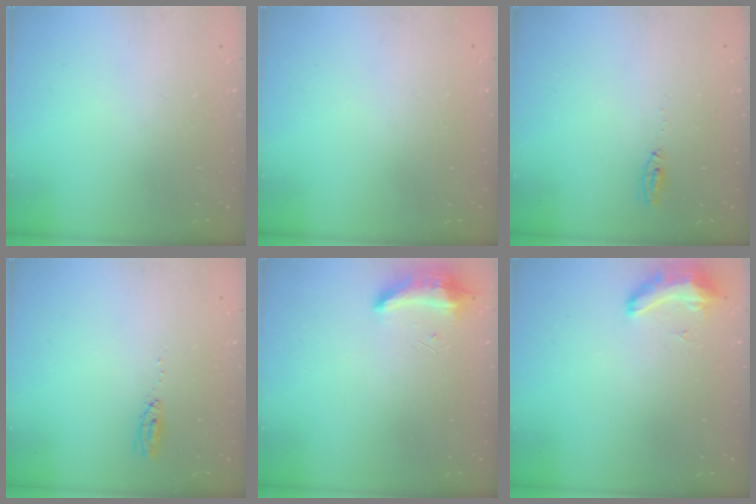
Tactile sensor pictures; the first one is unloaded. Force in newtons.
{"total": 0.0}
{"total": 4.8, "press": 2.7, "slide": 4.0}
{"total": 3.6, "press": 3.4, "slide": 1.3}
{"total": 14.4, "press": 9.5, "slide": 10.8}
{"total": 8.5, "press": 8.3, "slide": 1.6}